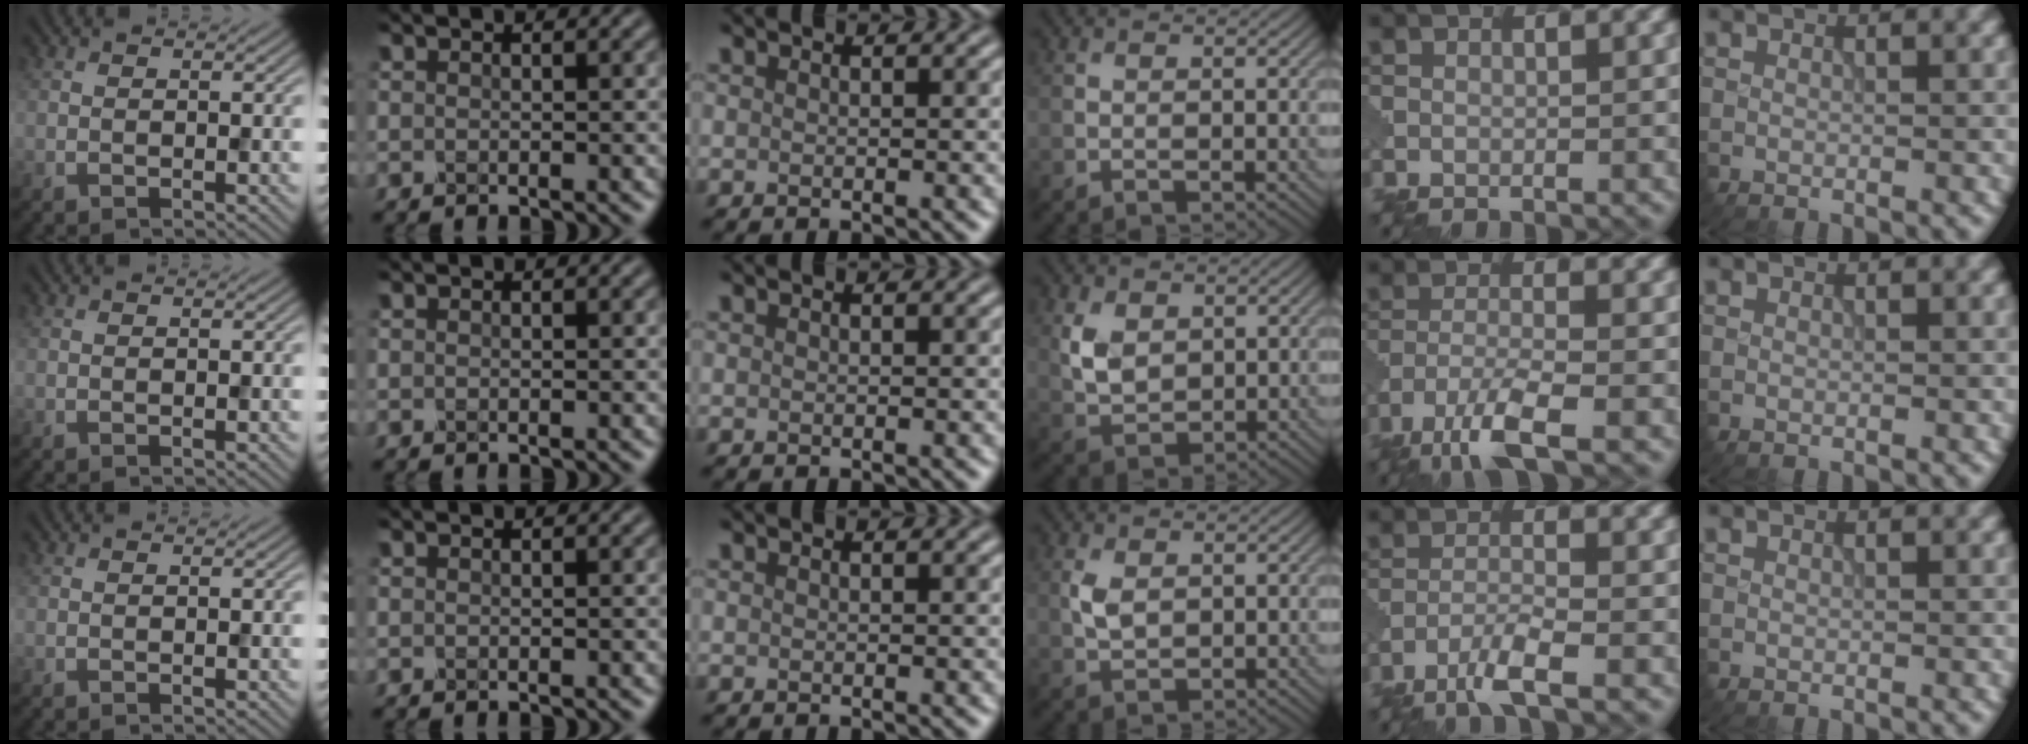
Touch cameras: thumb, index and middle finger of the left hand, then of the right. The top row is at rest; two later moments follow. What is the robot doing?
{"motion": "squeeze", "object": "clothespin"}